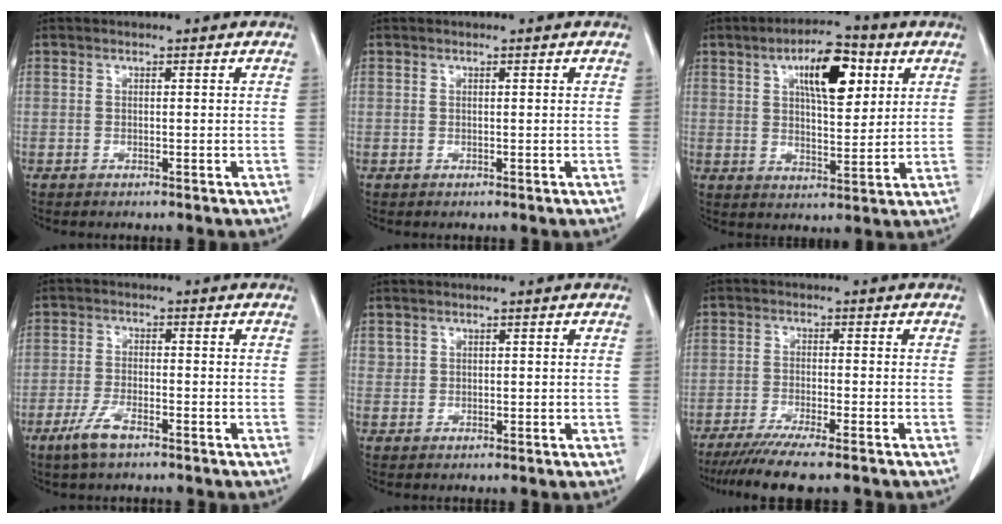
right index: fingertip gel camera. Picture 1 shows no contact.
{"total": 0.0}
{"total": 10.8, "force": [4.3, 3.7, 9.2], "torque": [-0.149, 0.014, 0.071]}
{"total": 4.4, "force": [-2.9, 1.0, 3.2], "torque": [-0.073, -0.006, -0.053]}
{"total": 1.2, "force": [0.8, 0.9, 0.2], "torque": [0.008, 0.002, 0.014]}
{"total": 9.1, "force": [-7.3, -0.1, 5.5], "torque": [-0.078, -0.022, -0.114]}